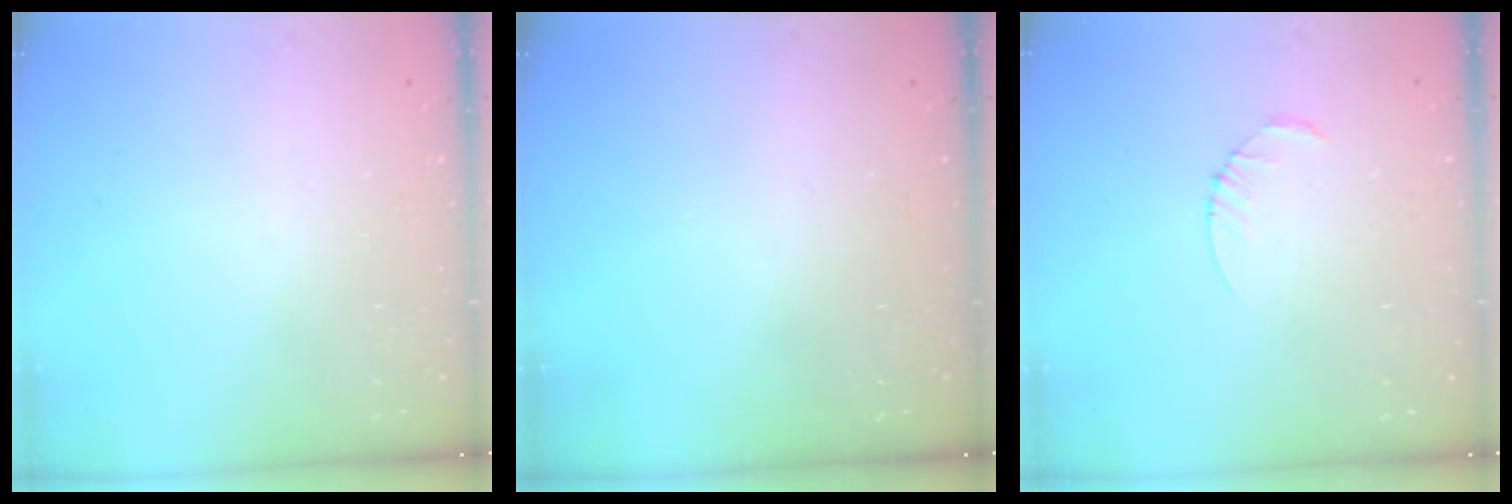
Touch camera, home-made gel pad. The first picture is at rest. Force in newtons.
{"total": 0.0}
{"total": 2.5, "press": 2.5, "slide": 0.3}